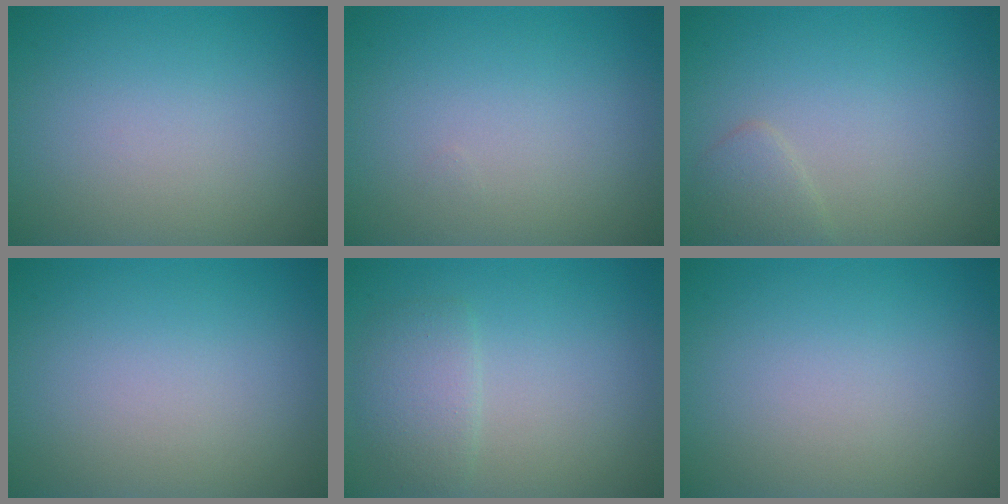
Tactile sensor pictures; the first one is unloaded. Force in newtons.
{"total": 0.0}
{"total": 1.4, "press": 1.4, "slide": 0.1}
{"total": 0.0}
{"total": 2.3, "press": 2.2, "slide": 0.1}
{"total": 0.0}